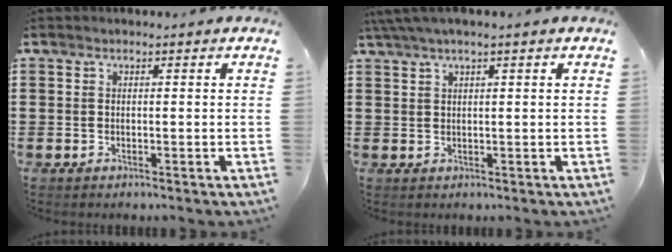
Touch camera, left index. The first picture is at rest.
{"total": 2.5, "force": [1.4, 0.1, 2.0], "torque": [-0.040, 0.001, 0.025]}